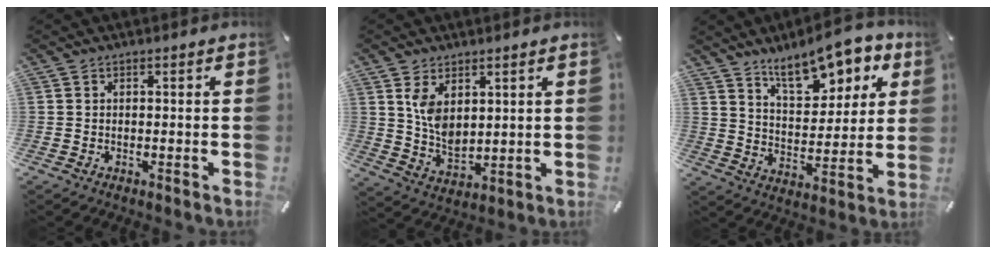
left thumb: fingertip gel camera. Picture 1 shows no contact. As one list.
[{"total": 7.1, "force": [3.3, 4.4, 4.5], "torque": [-0.102, -0.018, 0.060]}, {"total": 14.4, "force": [10.2, 6.6, 7.6], "torque": [-0.111, -0.058, 0.175]}]